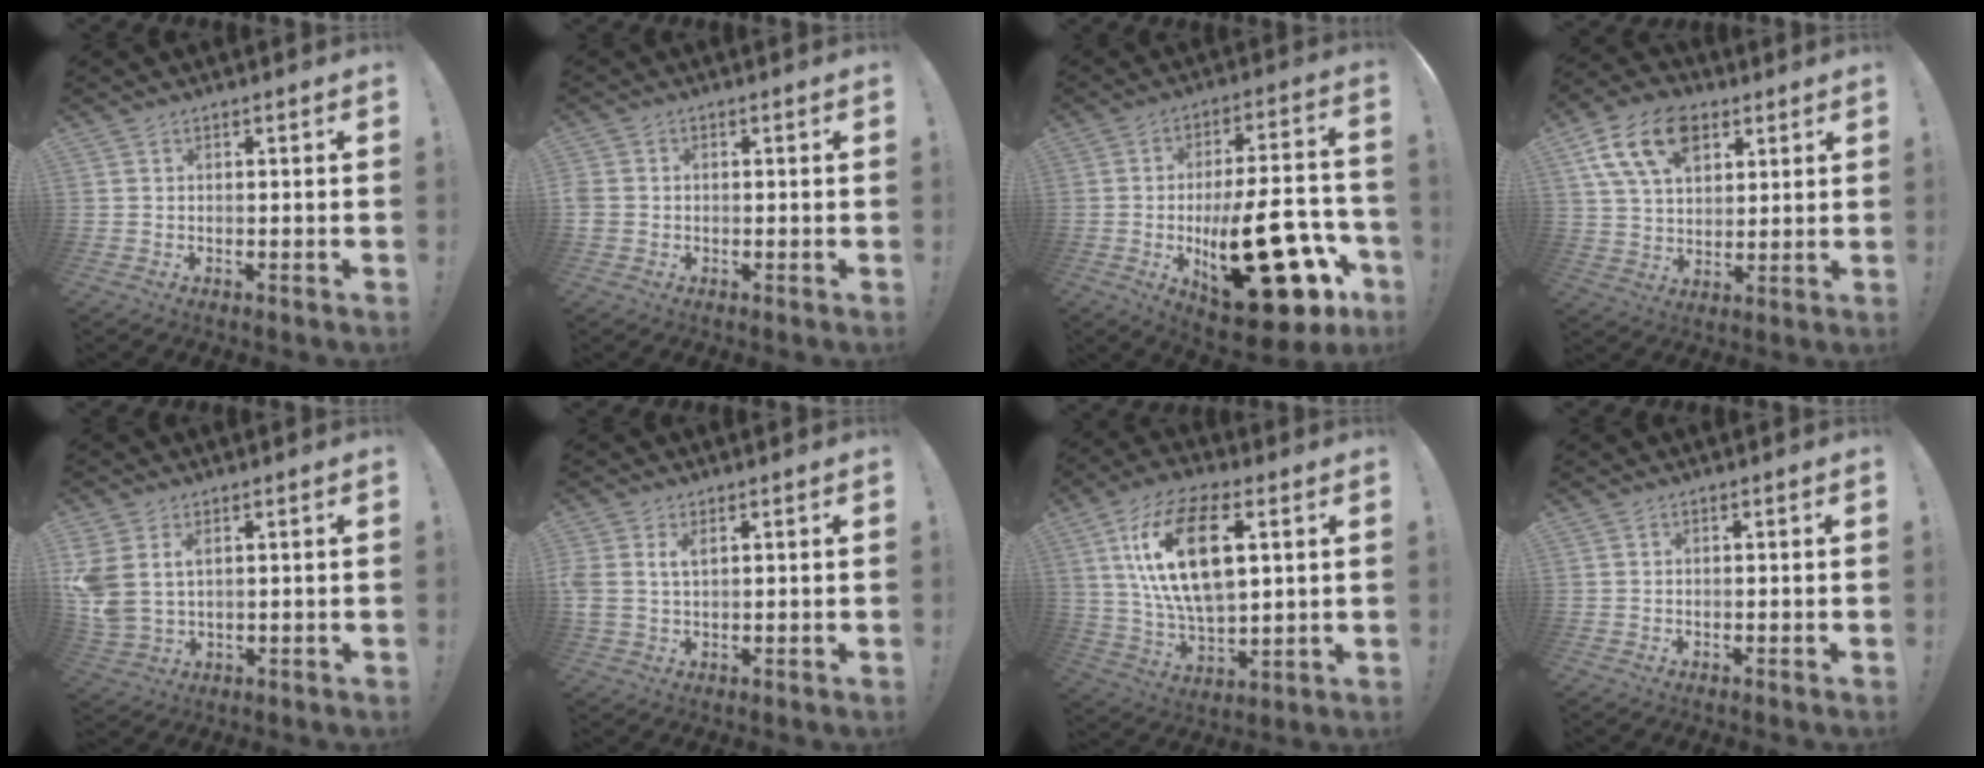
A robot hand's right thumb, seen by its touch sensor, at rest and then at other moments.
{"total": 2.5, "force": [-0.4, 2.2, 1.2], "torque": [-0.030, 0.003, -0.006]}
{"total": 28.3, "force": [-8.0, 11.4, 24.6], "torque": [-0.377, 0.041, -0.113]}
{"total": 16.2, "force": [7.7, 10.5, 9.7], "torque": [-0.168, -0.023, 0.144]}
{"total": 6.4, "force": [2.8, 4.0, 4.2], "torque": [-0.083, -0.014, 0.054]}
{"total": 3.4, "force": [1.6, 1.8, 2.5], "torque": [-0.047, -0.003, 0.028]}
{"total": 20.0, "force": [6.4, 10.6, 15.7], "torque": [-0.292, -0.010, 0.103]}
{"total": 0.0}